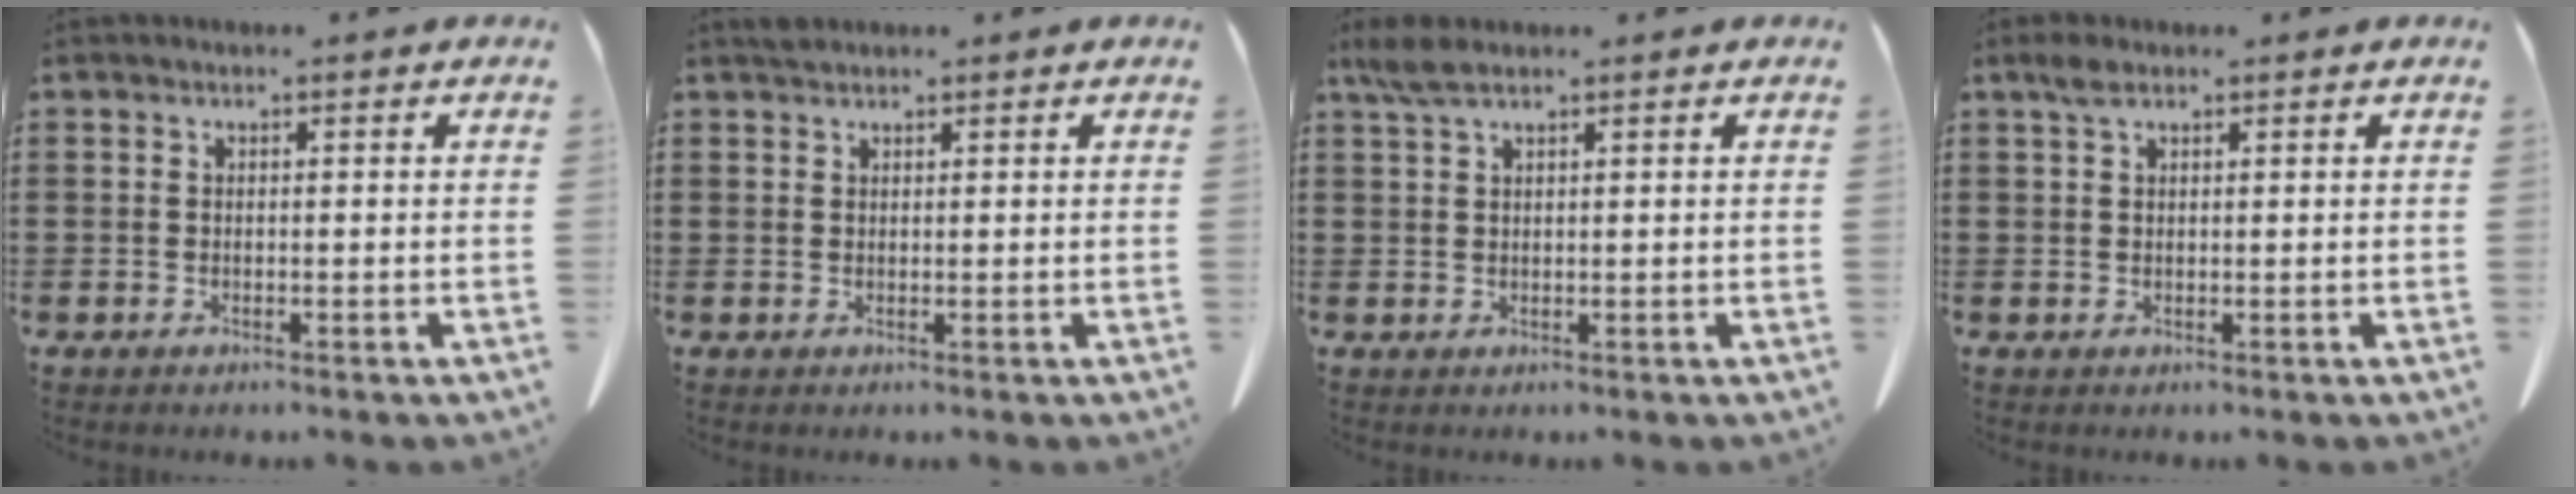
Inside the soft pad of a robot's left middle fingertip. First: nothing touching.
{"total": 1.1, "force": [1.0, 0.2, 0.2], "torque": [-0.008, -0.001, 0.021]}
{"total": 3.2, "force": [2.1, 0.7, 2.3], "torque": [-0.050, 0.001, 0.040]}
{"total": 2.0, "force": [1.1, 0.8, 1.4], "torque": [-0.033, 0.003, 0.020]}